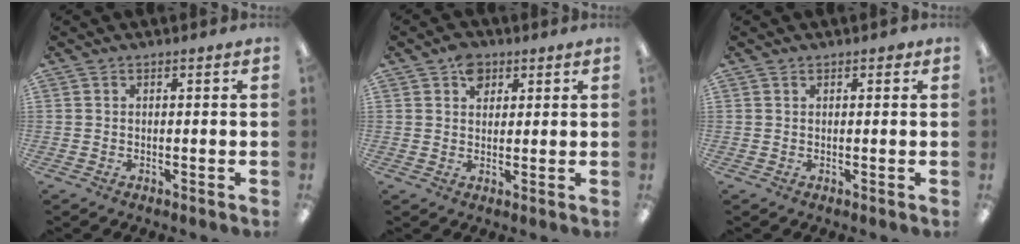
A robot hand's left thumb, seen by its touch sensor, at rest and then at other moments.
{"total": 4.7, "force": [2.4, 3.4, 2.1], "torque": [-0.023, -0.003, 0.041]}
{"total": 0.9, "force": [0.6, 0.6, 0.4], "torque": [-0.010, 0.002, 0.010]}